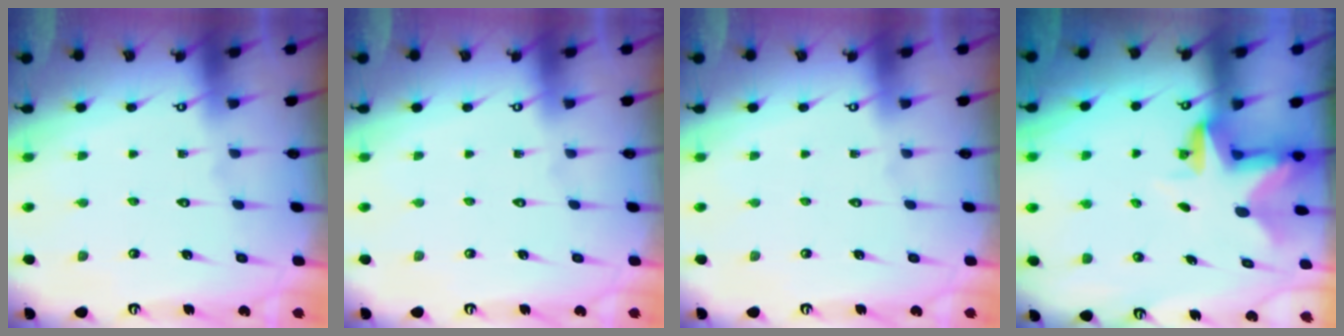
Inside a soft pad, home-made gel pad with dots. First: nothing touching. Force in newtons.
{"total": 0.0}
{"total": 0.0}
{"total": 4.0, "press": 4.0, "slide": 0.0}